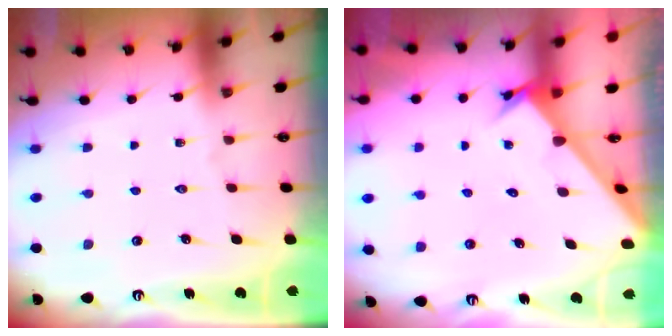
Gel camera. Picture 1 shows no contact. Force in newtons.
{"total": 2.6, "press": 2.6, "slide": 0.3}